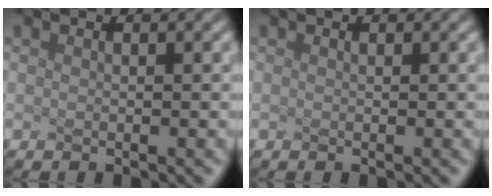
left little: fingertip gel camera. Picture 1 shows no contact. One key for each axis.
{"total": 0.0}